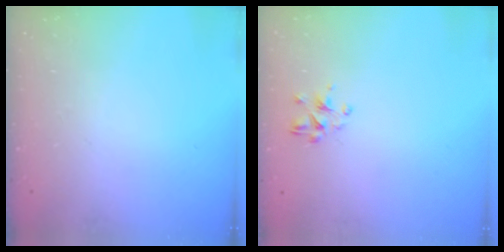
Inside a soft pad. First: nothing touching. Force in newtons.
{"total": 2.8, "press": 2.7, "slide": 0.7}